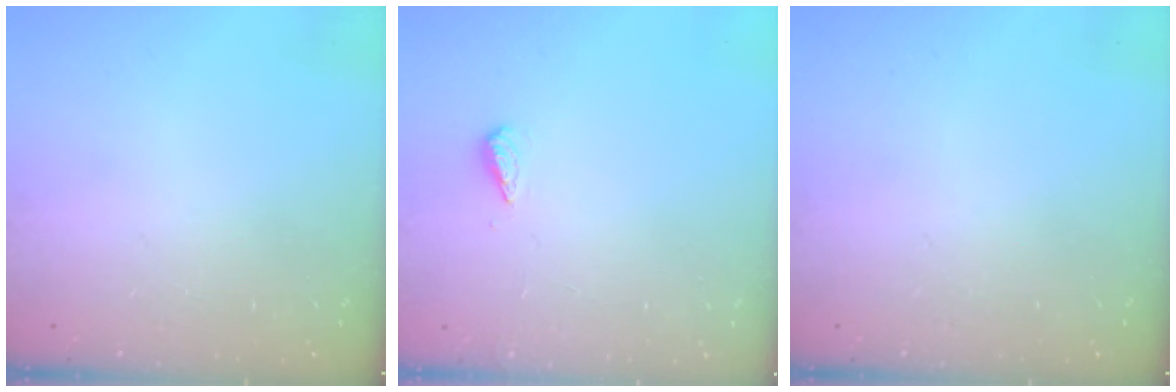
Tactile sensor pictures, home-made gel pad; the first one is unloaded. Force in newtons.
{"total": 2.7, "press": 2.6, "slide": 0.4}
{"total": 0.0}